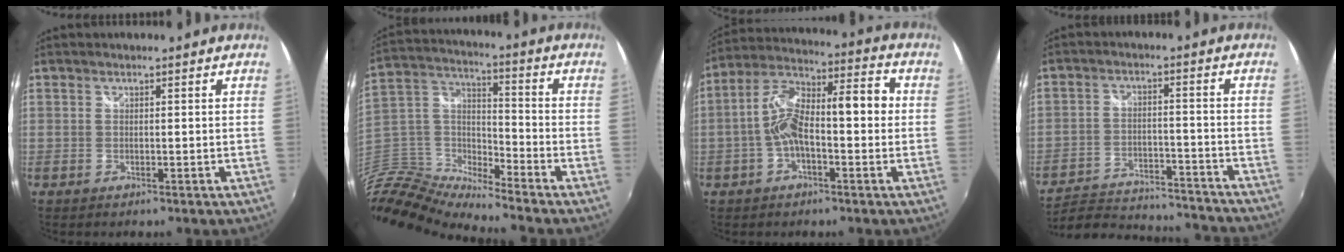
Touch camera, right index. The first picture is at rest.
{"total": 11.5, "force": [-9.8, 2.7, 5.5], "torque": [-0.137, 0.006, -0.207]}
{"total": 12.2, "force": [-1.1, 4.5, 11.3], "torque": [-0.215, 0.026, -0.026]}
{"total": 22.4, "force": [-20.2, 5.7, 7.7], "torque": [-0.159, -0.008, -0.278]}